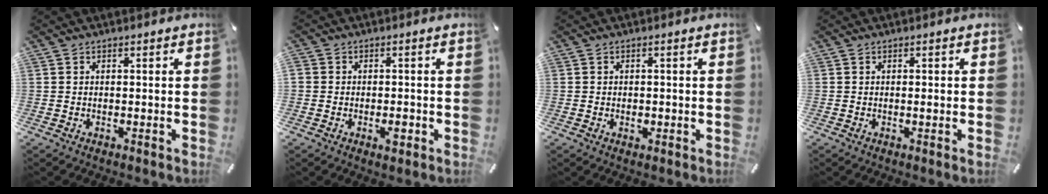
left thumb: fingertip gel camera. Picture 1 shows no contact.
{"total": 2.8, "force": [-1.1, 2.0, 1.7], "torque": [-0.028, 0.004, -0.018]}
{"total": 1.2, "force": [-0.2, 0.6, 1.0], "torque": [-0.019, 0.001, -0.005]}
{"total": 1.4, "force": [-0.1, -0.2, 1.4], "torque": [-0.022, -0.007, -0.002]}